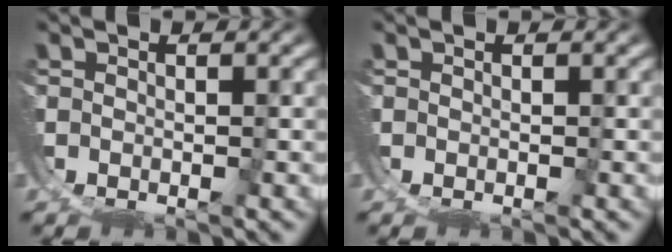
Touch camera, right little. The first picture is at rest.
{"total": 0.0}